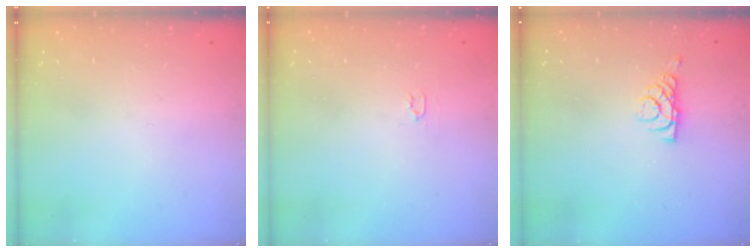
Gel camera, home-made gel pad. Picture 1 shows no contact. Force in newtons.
{"total": 2.0, "press": 2.0, "slide": 0.3}
{"total": 6.0, "press": 6.0, "slide": 0.8}